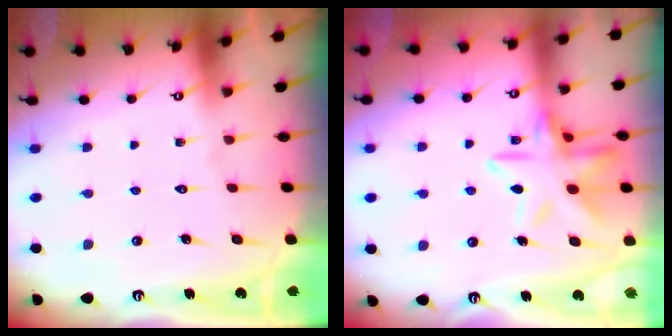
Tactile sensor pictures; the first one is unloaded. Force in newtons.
{"total": 14.3, "press": 14.3, "slide": 0.9}